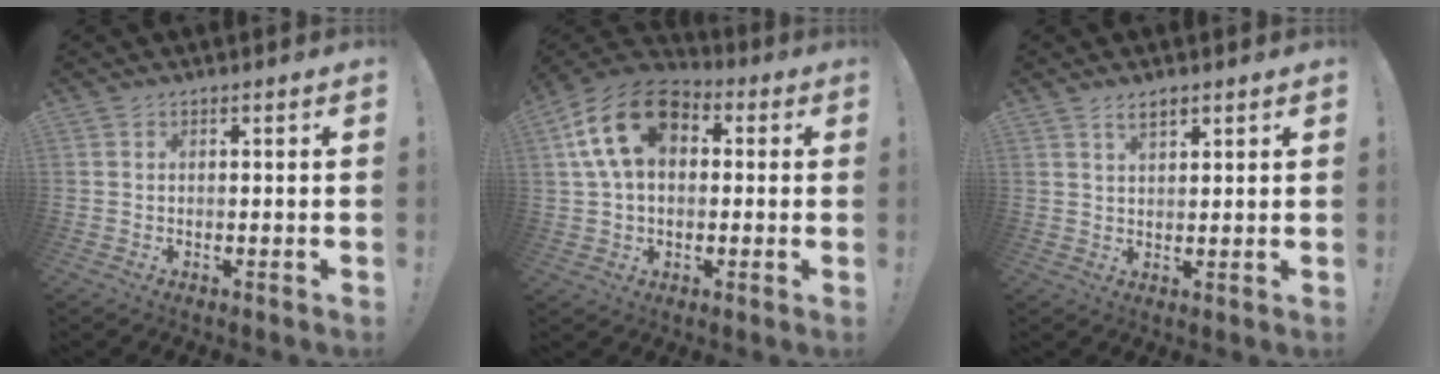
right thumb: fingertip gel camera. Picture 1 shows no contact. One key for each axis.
{"total": 17.5, "fx": 5.4, "fy": 11.5, "fz": 12.0, "tx": -0.224, "ty": -0.001, "tz": 0.098}
{"total": 3.4, "fx": 2.2, "fy": 1.4, "fz": 2.2, "tx": -0.033, "ty": -0.011, "tz": 0.037}